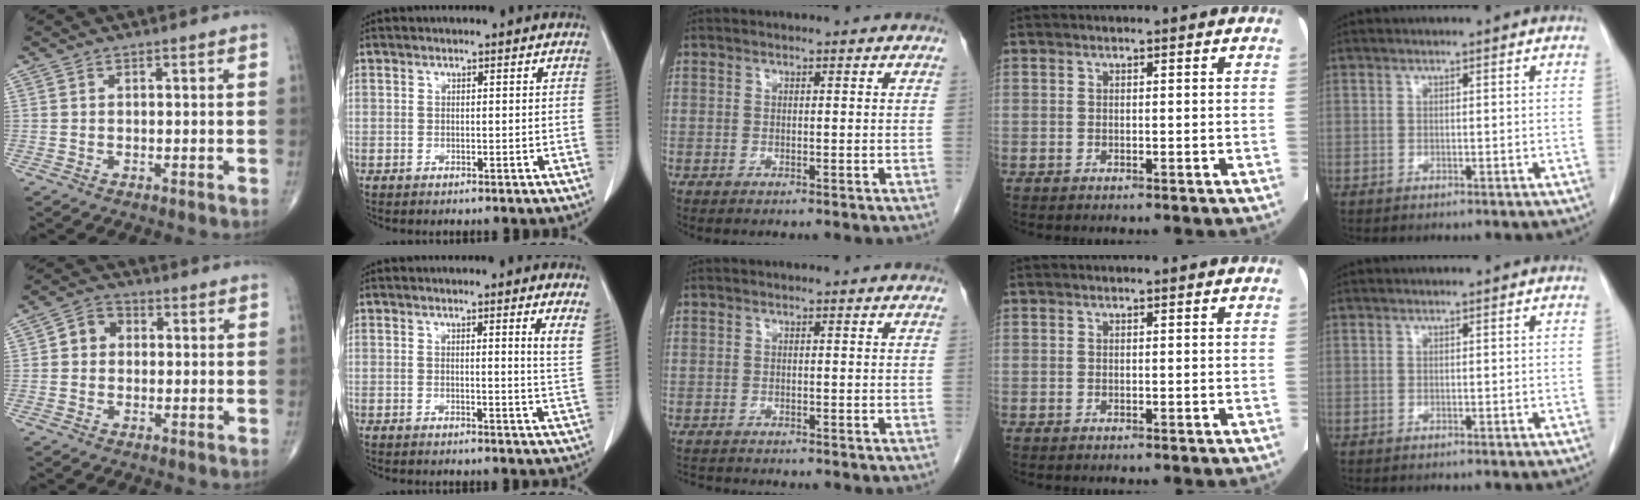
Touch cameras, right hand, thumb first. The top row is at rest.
{"thumb": {"total": 4.8, "force": [0.3, 4.1, 2.5], "torque": [-0.022, 0.016, -0.005]}, "index": {"total": 3.1, "force": [1.9, -0.8, 2.2], "torque": [-0.037, -0.019, 0.017]}, "middle": {"total": 3.2, "force": [-3.0, 0.7, 0.8], "torque": [-0.013, -0.009, -0.045]}}